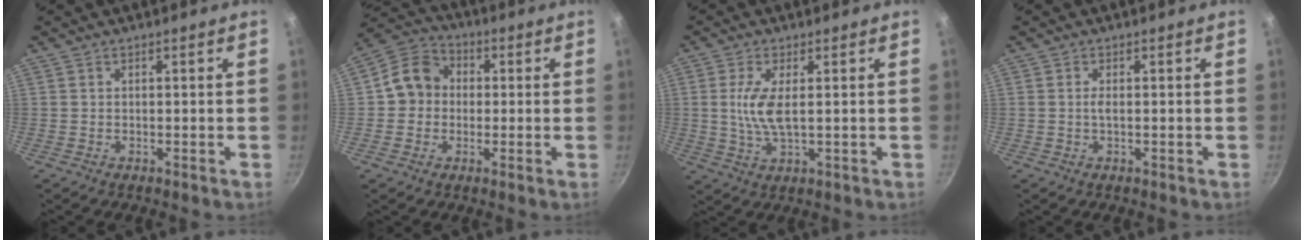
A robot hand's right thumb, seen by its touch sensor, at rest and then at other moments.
{"total": 8.8, "force": [0.1, 7.9, 4.0], "torque": [-0.033, 0.021, -0.020]}
{"total": 7.3, "force": [0.9, 2.7, 6.7], "torque": [-0.143, -0.004, 0.019]}
{"total": 1.1, "force": [0.0, 0.3, 1.1], "torque": [-0.023, 0.000, -0.001]}